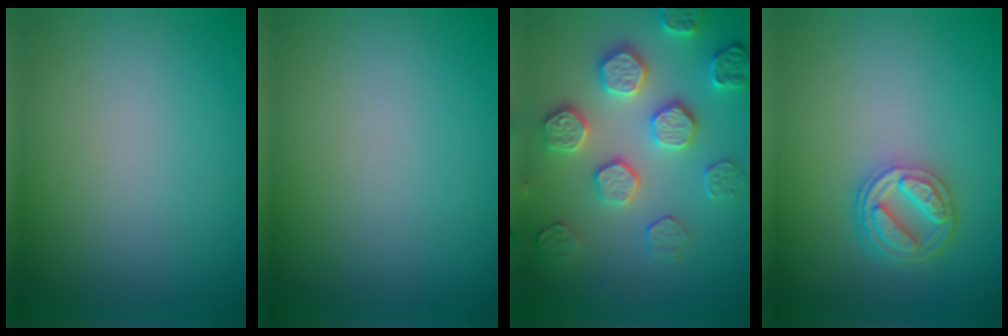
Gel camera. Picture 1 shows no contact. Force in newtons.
{"total": 0.0}
{"total": 4.8, "press": 4.5, "slide": 1.5}
{"total": 4.2, "press": 3.2, "slide": 2.7}